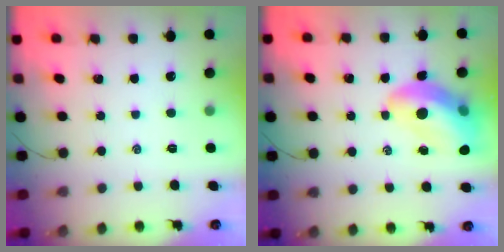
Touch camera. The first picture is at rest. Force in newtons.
{"total": 13.8, "press": 13.3, "slide": 3.7}